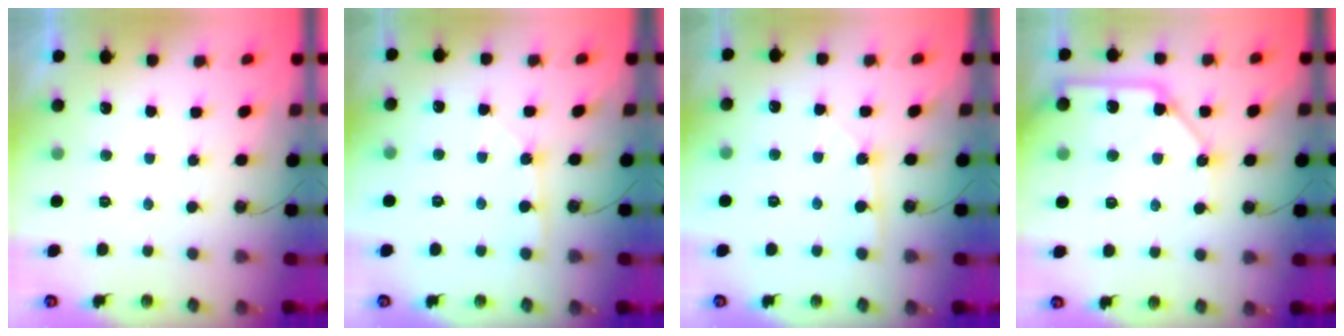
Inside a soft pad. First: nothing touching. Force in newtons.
{"total": 1.9, "press": 1.8, "slide": 0.2}
{"total": 1.9, "press": 1.8, "slide": 0.2}
{"total": 12.9, "press": 12.8, "slide": 1.6}